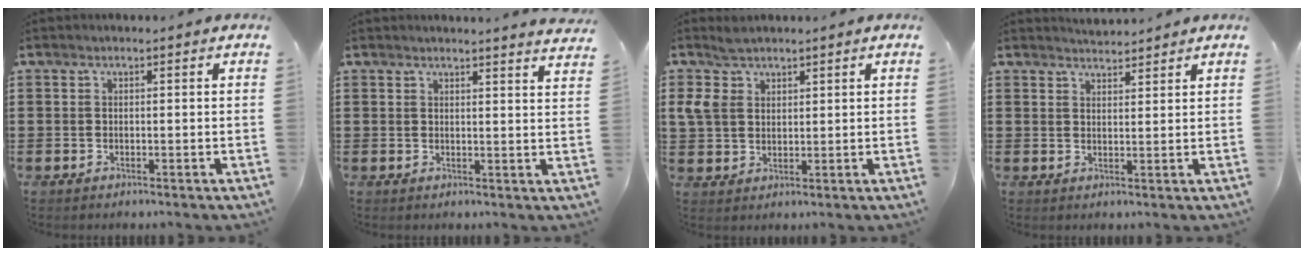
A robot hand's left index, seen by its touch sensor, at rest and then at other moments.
{"total": 2.5, "force": [2.4, -0.6, 0.4], "torque": [-0.014, -0.010, 0.045]}
{"total": 4.7, "force": [3.0, 3.1, 1.9], "torque": [-0.050, 0.013, 0.058]}
{"total": 2.4, "force": [2.3, 0.1, -0.1], "torque": [0.003, -0.006, 0.043]}